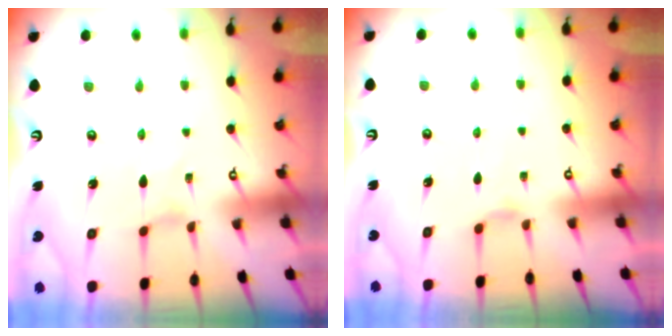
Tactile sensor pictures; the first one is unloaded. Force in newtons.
{"total": 1.4, "press": 1.4, "slide": 0.3}